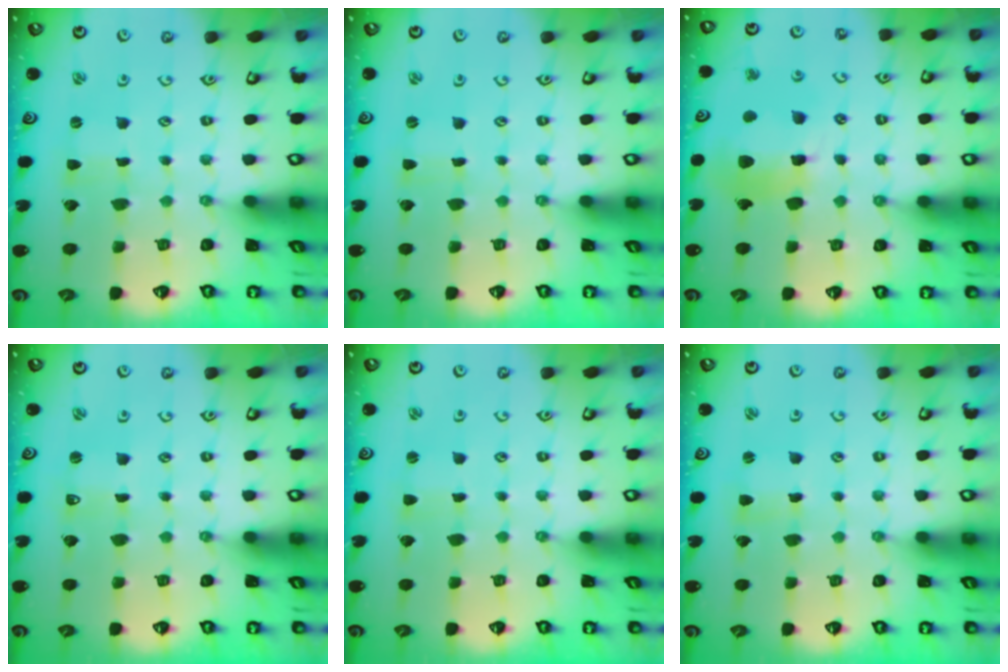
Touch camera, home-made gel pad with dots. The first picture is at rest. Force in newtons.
{"total": 0.0}
{"total": 13.9, "press": 13.7, "slide": 2.0}
{"total": 0.0}
{"total": 2.1, "press": 2.0, "slide": 0.4}
{"total": 2.2, "press": 2.2, "slide": 0.3}